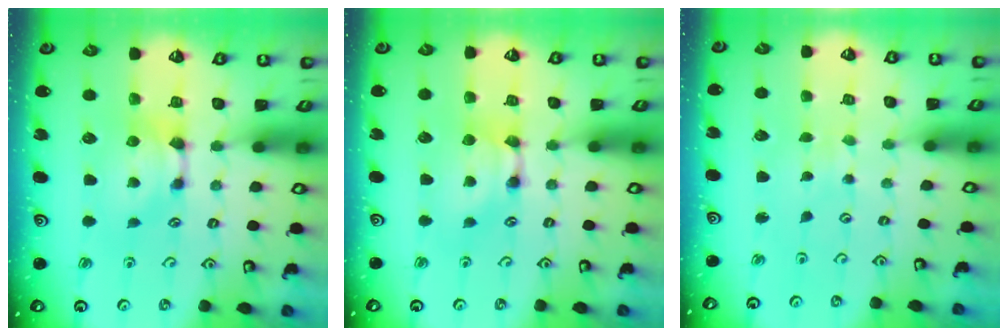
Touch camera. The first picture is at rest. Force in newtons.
{"total": 1.6, "press": 1.6, "slide": 0.2}
{"total": 4.5, "press": 4.5, "slide": 0.1}